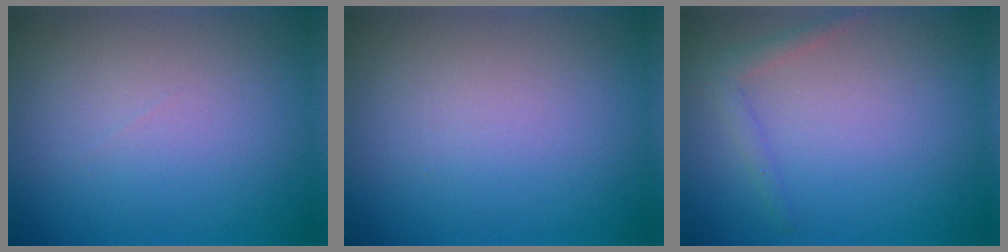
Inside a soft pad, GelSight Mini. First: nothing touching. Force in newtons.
{"total": 0.0}
{"total": 1.5, "press": 1.5, "slide": 0.1}